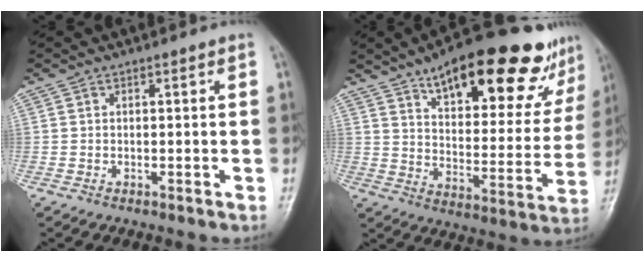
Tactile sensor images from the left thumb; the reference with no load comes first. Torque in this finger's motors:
{"motor_torque": [0.25, 0.34, 1.48, -1.29, 0.31]}